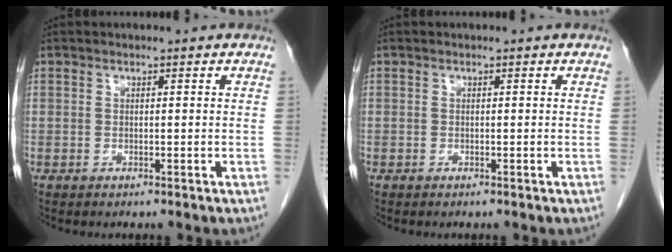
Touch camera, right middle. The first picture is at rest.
{"total": 0.0}